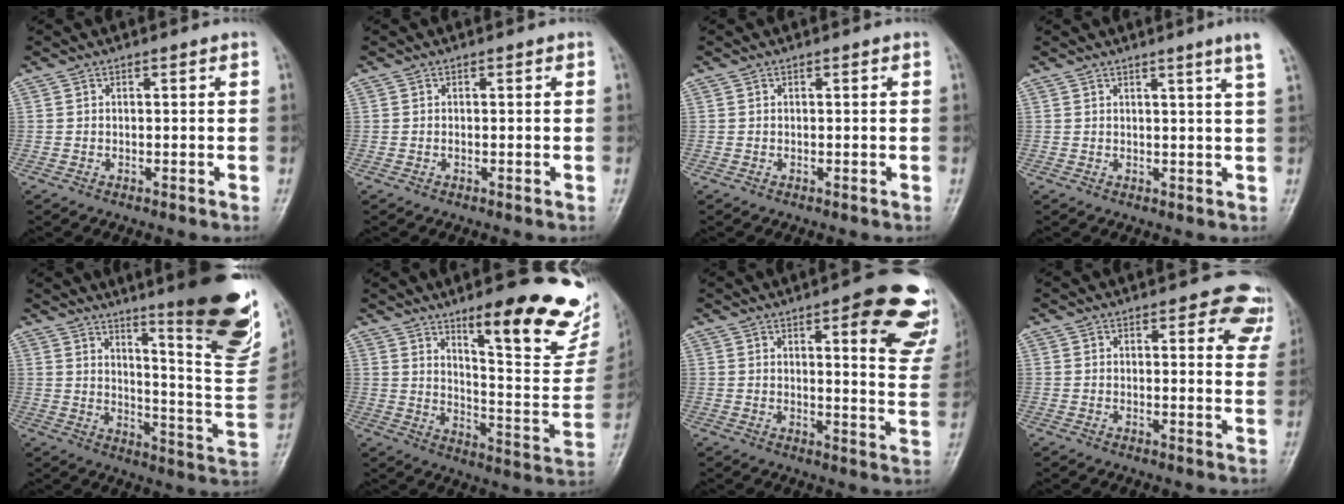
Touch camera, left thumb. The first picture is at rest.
{"total": 0.0}
{"total": 0.0}
{"total": 4.1, "force": [2.7, -1.0, 3.0], "torque": [-0.041, -0.015, 0.034]}
{"total": 24.0, "force": [14.2, 4.0, 18.9], "torque": [-0.226, -0.084, 0.200]}
{"total": 23.9, "force": [15.4, 5.9, 17.3], "torque": [-0.189, -0.093, 0.220]}
{"total": 18.0, "force": [9.0, 5.4, 14.6], "torque": [-0.131, -0.042, 0.102]}
{"total": 8.0, "force": [5.4, 3.7, 4.5], "torque": [-0.009, -0.028, 0.042]}